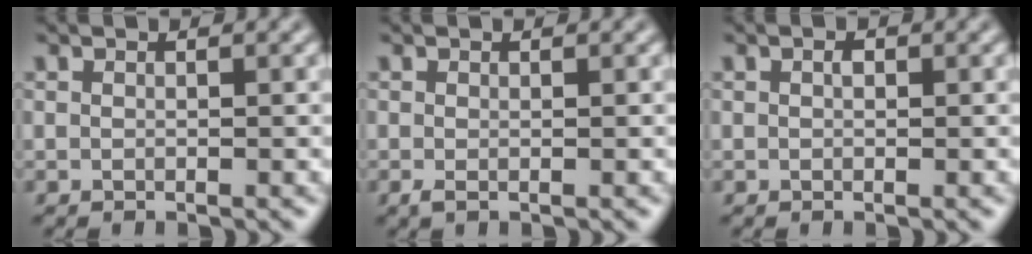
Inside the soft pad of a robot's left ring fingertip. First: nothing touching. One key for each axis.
{"total": 0.6, "fx": -0.3, "fy": 0.1, "fz": 0.5, "tx": -0.014, "ty": -0.004, "tz": -0.005}
{"total": 0.6, "fx": 0.1, "fy": 0.4, "fz": 0.4, "tx": -0.007, "ty": 0.001, "tz": 0.000}